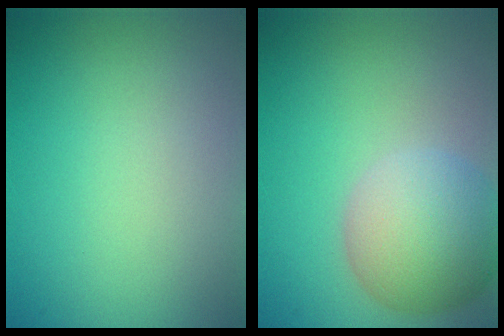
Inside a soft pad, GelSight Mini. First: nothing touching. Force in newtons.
{"total": 6.9, "press": 6.9, "slide": 0.5}